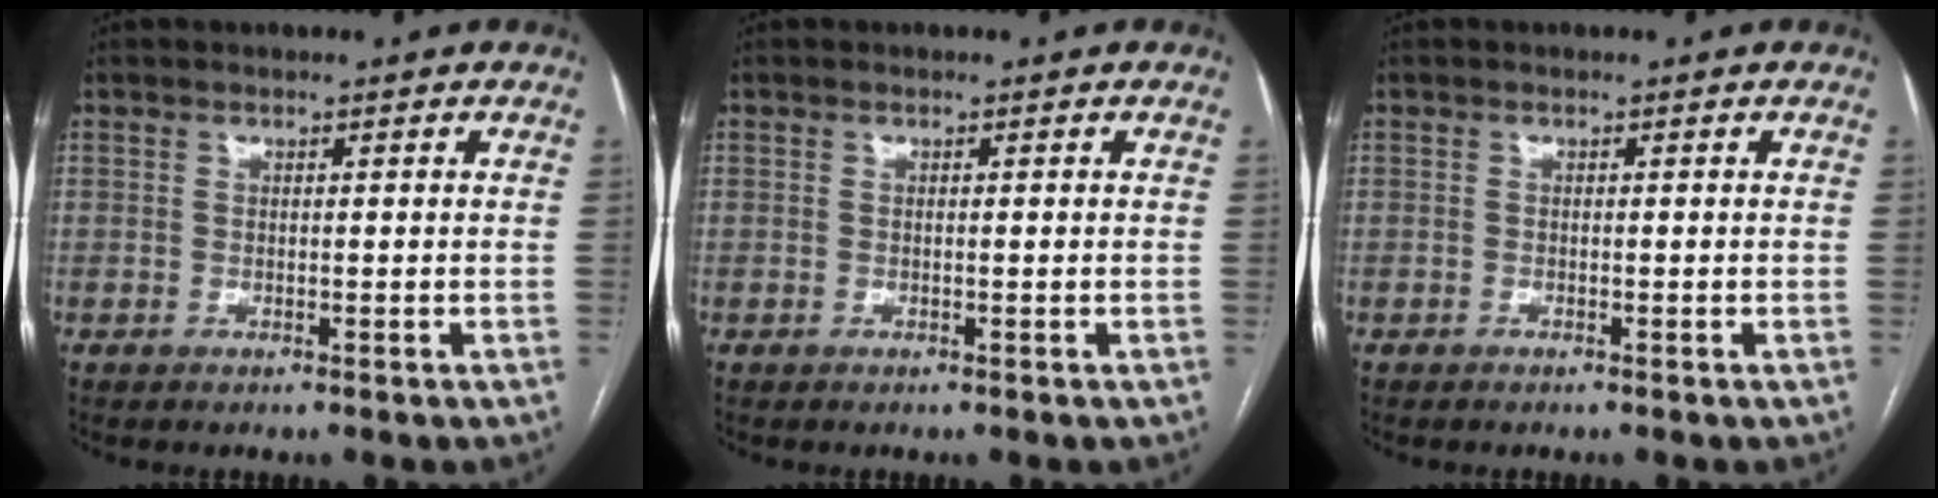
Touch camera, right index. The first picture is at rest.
{"total": 0.0}
{"total": 0.0}